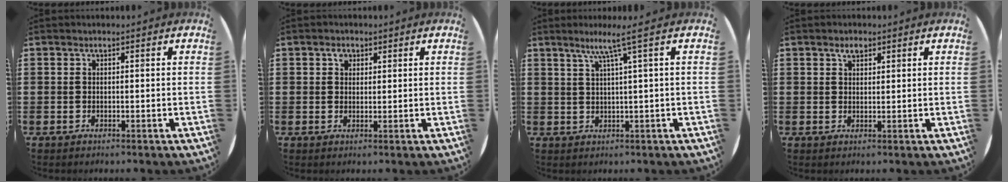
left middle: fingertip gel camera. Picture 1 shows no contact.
{"total": 1.6, "force": [0.9, 1.1, 0.5], "torque": [0.004, -0.002, 0.014]}
{"total": 4.5, "force": [2.3, -0.6, 3.8], "torque": [-0.078, 0.001, 0.035]}
{"total": 1.7, "force": [1.2, 0.9, 0.7], "torque": [-0.007, 0.002, 0.021]}